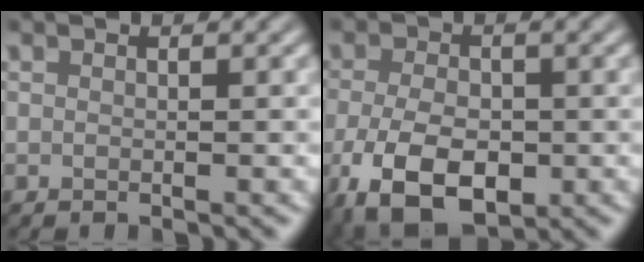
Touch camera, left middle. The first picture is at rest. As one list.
[{"total": 7.3, "force": [-2.6, 4.2, 5.4], "torque": [-0.121, -0.013, -0.049]}]